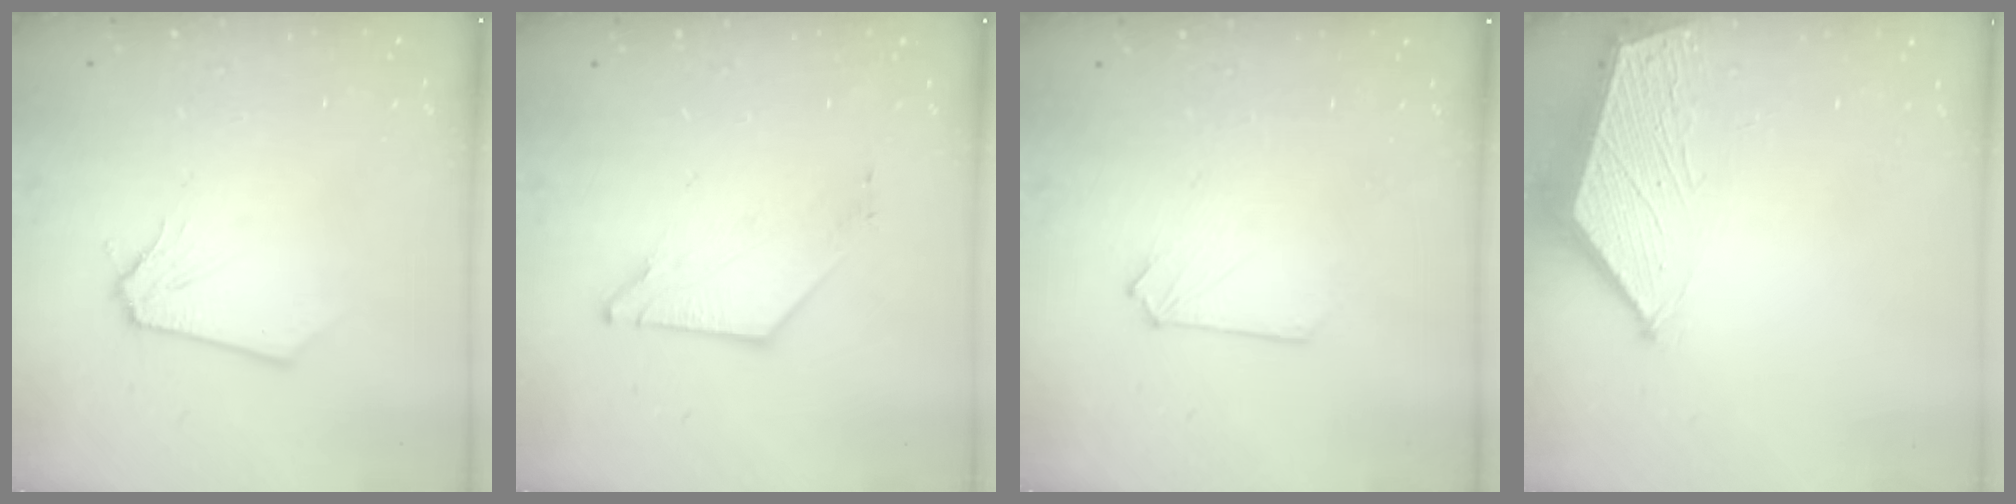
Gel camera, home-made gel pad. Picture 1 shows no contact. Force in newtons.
{"total": 2.9, "press": 2.9, "slide": 0.2}
{"total": 0.0}
{"total": 2.9, "press": 2.9, "slide": 0.4}